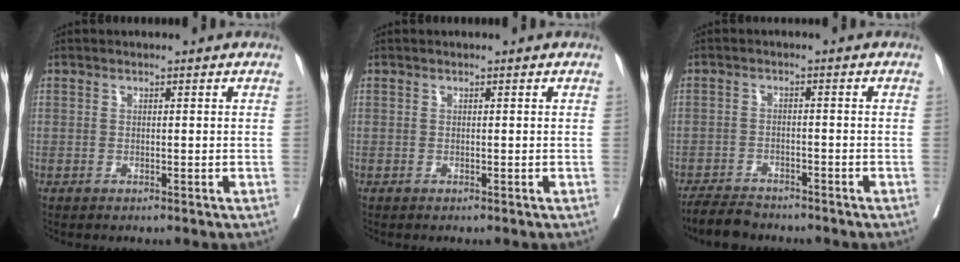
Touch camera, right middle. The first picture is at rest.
{"total": 0.0}
{"total": 5.1, "force": [-4.8, 1.3, 1.2], "torque": [-0.021, -0.013, -0.083]}